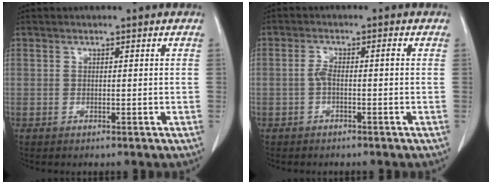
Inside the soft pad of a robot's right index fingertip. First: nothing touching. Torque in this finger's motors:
{"motor_torque": [0.24, -0.14, 0.06, 0.04]}